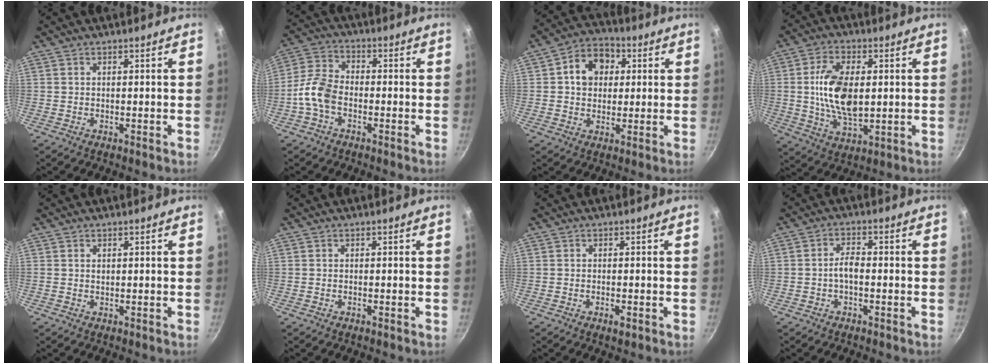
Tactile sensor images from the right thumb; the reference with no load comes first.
{"total": 7.5, "force": [-2.8, 4.6, 5.2], "torque": [-0.105, 0.035, -0.069]}
{"total": 9.7, "force": [2.1, 7.8, 5.2], "torque": [-0.049, 0.012, 0.019]}
{"total": 13.1, "force": [0.9, 7.2, 10.9], "torque": [-0.193, 0.000, 0.018]}
{"total": 0.5, "force": [0.2, 0.4, 0.2], "torque": [-0.002, 0.002, 0.003]}
{"total": 0.6, "force": [-0.3, 0.1, 0.5], "torque": [-0.011, 0.003, -0.007]}
{"total": 2.0, "force": [-1.0, 0.8, 1.6], "torque": [-0.031, 0.004, -0.016]}
{"total": 3.3, "force": [-1.1, 1.5, 2.7], "torque": [-0.046, 0.021, -0.023]}